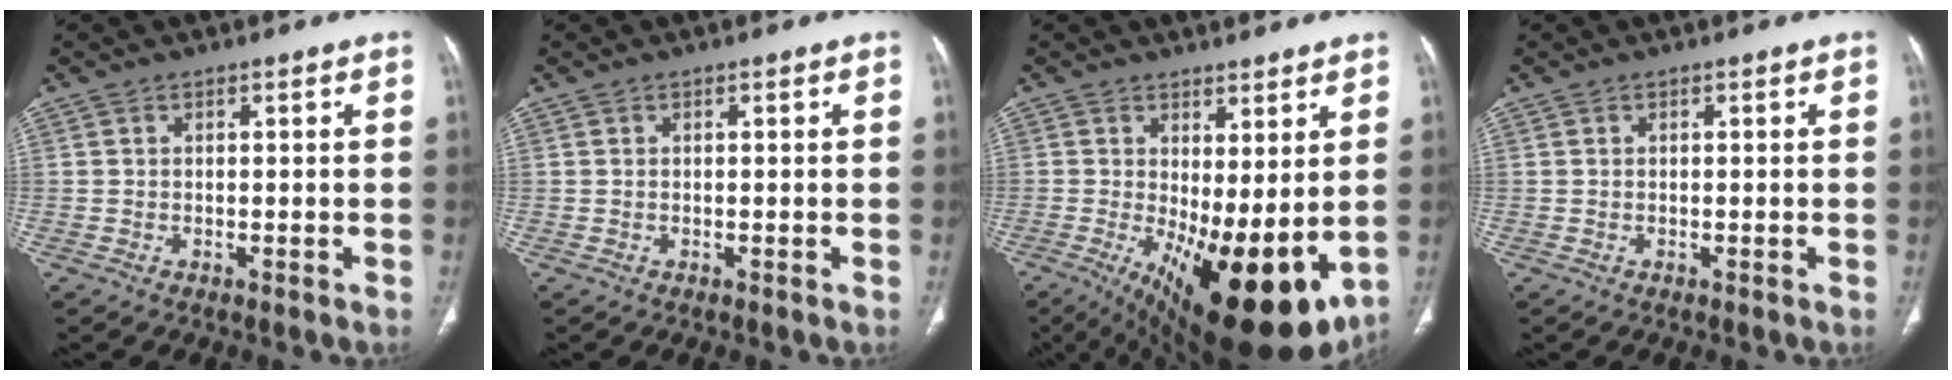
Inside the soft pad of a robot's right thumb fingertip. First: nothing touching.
{"total": 0.0}
{"total": 18.1, "force": [-2.1, 7.1, 16.5], "torque": [-0.243, -0.030, -0.004]}
{"total": 0.0}